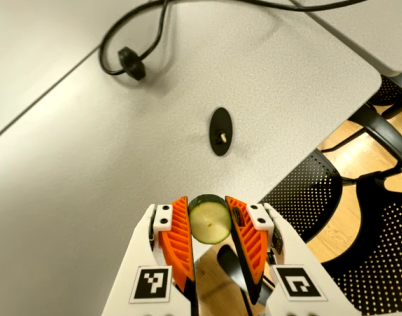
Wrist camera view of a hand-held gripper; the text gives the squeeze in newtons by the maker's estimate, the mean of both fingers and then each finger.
{"total": 8.0, "left": 8.0, "right": 8.0}